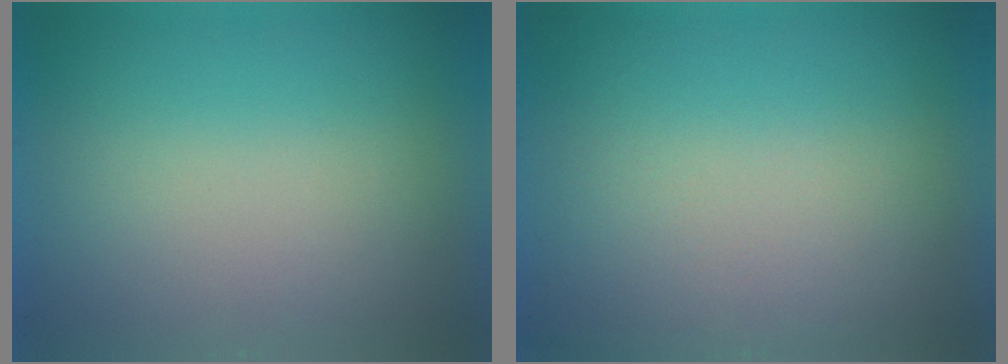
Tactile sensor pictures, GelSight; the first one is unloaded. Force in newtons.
{"total": 2.7}